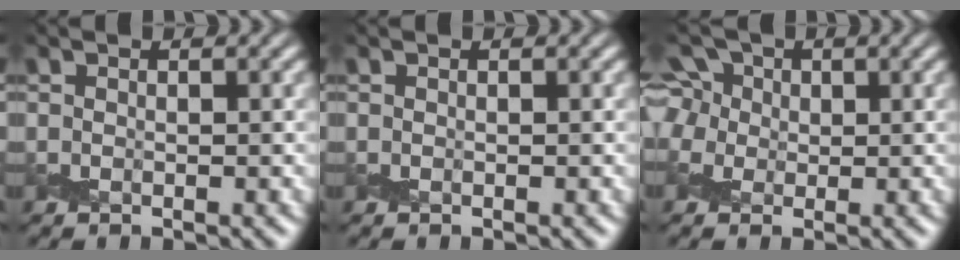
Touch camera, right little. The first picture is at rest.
{"total": 0.0}
{"total": 6.1, "force": [2.5, 4.6, 3.2], "torque": [-0.082, 0.025, 0.021]}